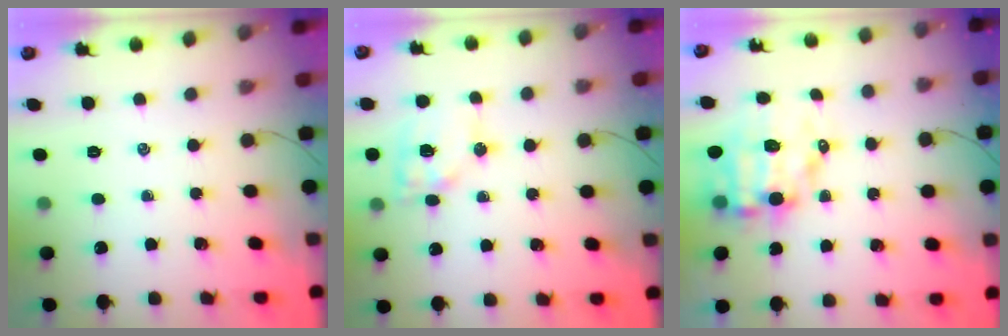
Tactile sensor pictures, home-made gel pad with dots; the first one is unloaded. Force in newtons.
{"total": 12.9, "press": 12.7, "slide": 2.0}
{"total": 9.5, "press": 9.2, "slide": 2.6}